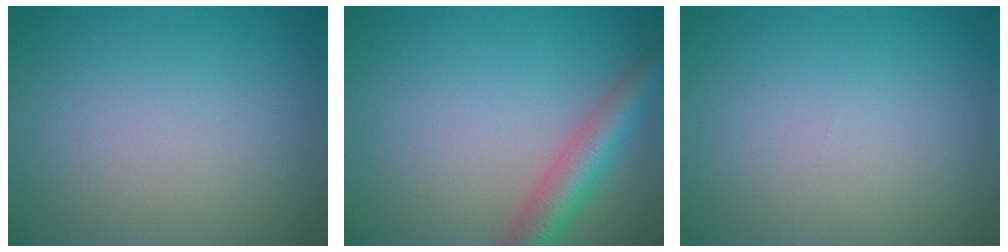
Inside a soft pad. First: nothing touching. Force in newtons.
{"total": 4.3, "press": 4.3, "slide": 0.3}
{"total": 0.0}